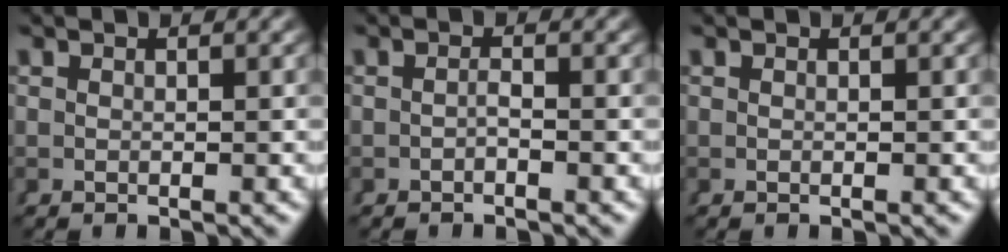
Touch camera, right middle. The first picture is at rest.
{"total": 0.9, "force": [-0.8, 0.3, 0.4], "torque": [-0.013, -0.006, -0.011]}
{"total": 0.0}